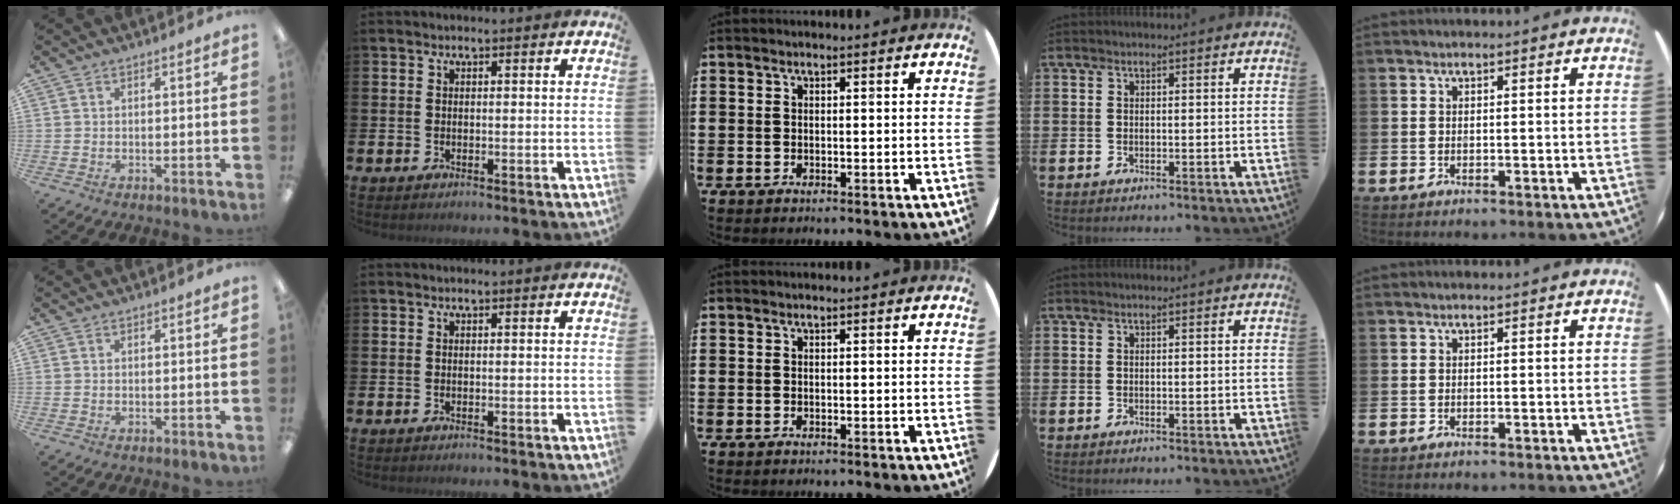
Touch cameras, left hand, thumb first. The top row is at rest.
{}